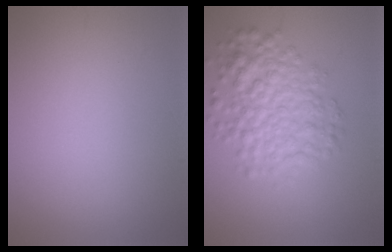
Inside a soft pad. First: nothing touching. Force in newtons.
{"total": 5.7, "press": 5.7, "slide": 0.1}